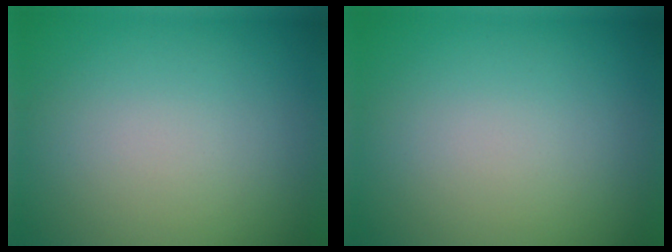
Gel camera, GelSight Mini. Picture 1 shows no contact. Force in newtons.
{"total": 0.0}